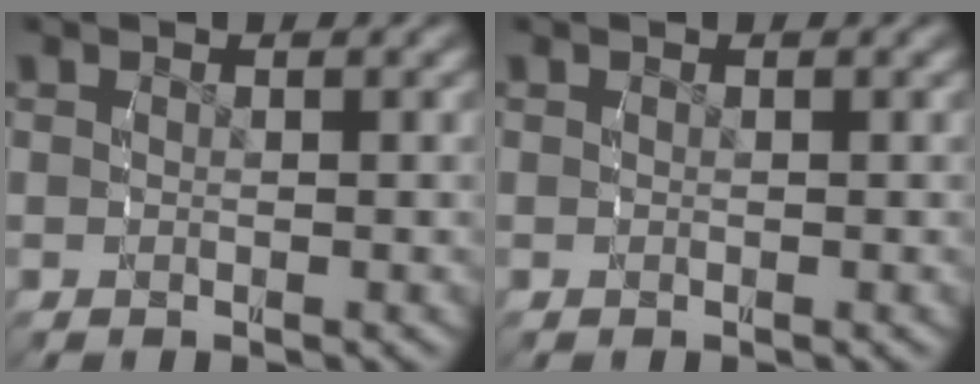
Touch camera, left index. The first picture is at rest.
{"total": 0.0}